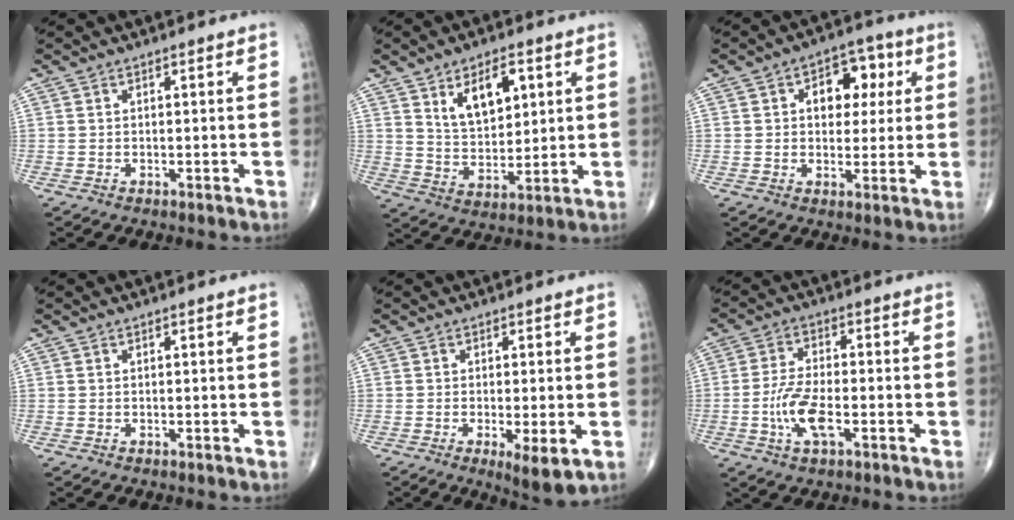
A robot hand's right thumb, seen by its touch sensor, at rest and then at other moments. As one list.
[{"total": 10.5, "force": [4.5, 5.7, 7.6], "torque": [-0.102, -0.025, 0.084]}, {"total": 9.4, "force": [2.4, 6.2, 6.6], "torque": [-0.045, 0.007, 0.031]}, {"total": 0.0}, {"total": 5.7, "force": [-1.7, 1.4, 5.3], "torque": [-0.088, -0.019, -0.027]}, {"total": 8.2, "force": [-2.6, 3.3, 7.0], "torque": [-0.145, 0.011, -0.050]}]